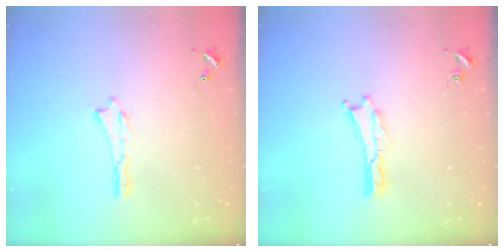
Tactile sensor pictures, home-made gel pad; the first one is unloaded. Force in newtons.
{"total": 0.0}